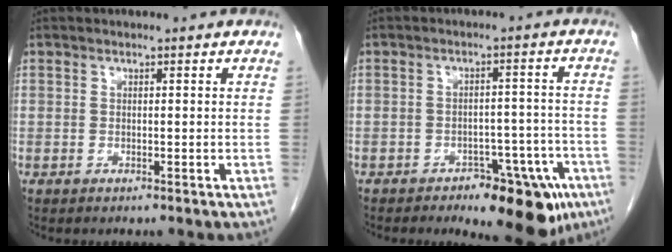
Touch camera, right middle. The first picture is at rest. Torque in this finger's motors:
{"motor_torque": [1.07, -1.07, 0.11, 0.05]}